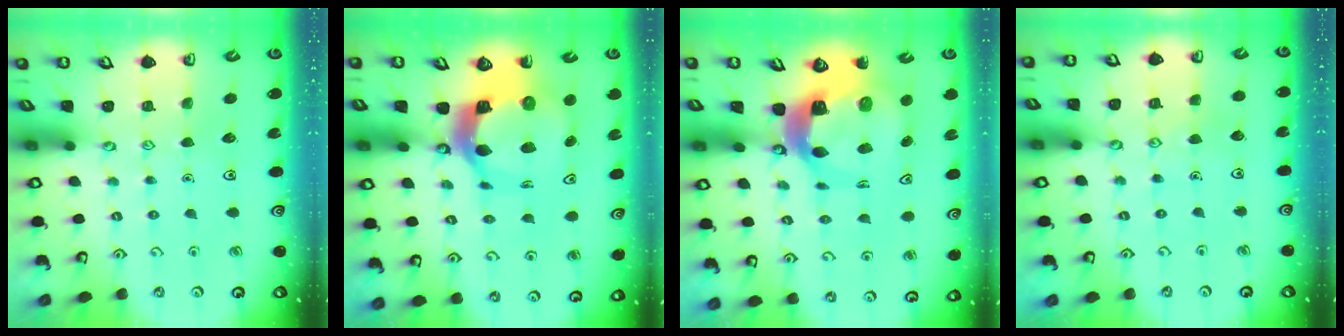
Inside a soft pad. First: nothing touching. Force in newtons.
{"total": 11.1, "press": 11.0, "slide": 1.7}
{"total": 9.5, "press": 9.5, "slide": 1.0}
{"total": 4.5, "press": 4.4, "slide": 0.4}